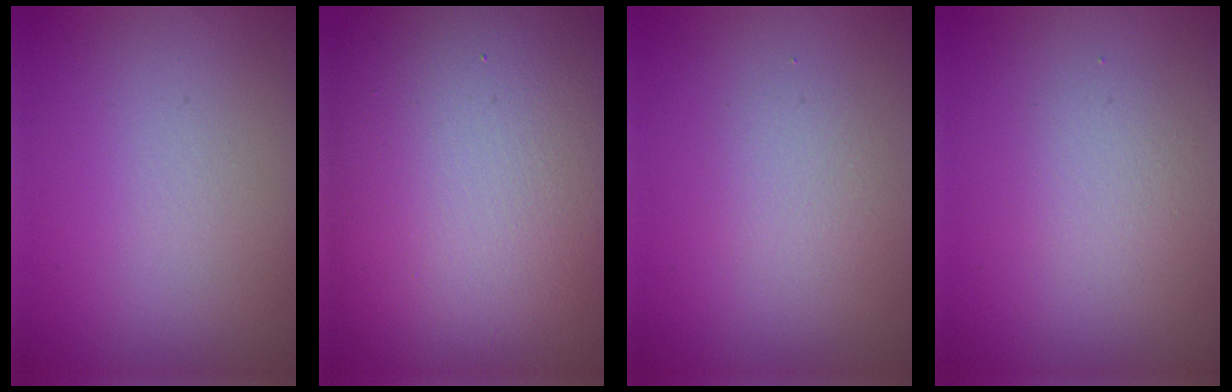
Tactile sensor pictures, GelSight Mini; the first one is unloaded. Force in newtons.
{"total": 19.0, "press": 18.9, "slide": 1.1}
{"total": 1.7, "press": 1.7, "slide": 0.1}
{"total": 1.6, "press": 1.6, "slide": 0.1}